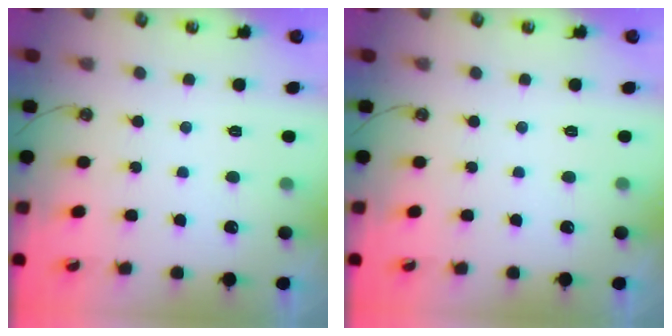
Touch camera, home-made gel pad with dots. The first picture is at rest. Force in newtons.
{"total": 0.0}